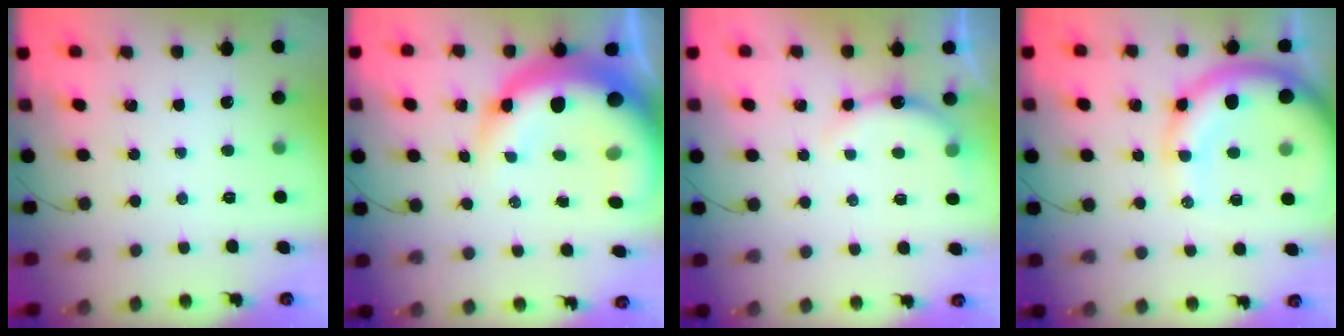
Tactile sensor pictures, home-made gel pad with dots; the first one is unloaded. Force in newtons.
{"total": 21.3, "press": 20.7, "slide": 5.4}
{"total": 5.6, "press": 5.6, "slide": 0.6}
{"total": 15.8, "press": 15.5, "slide": 3.0}